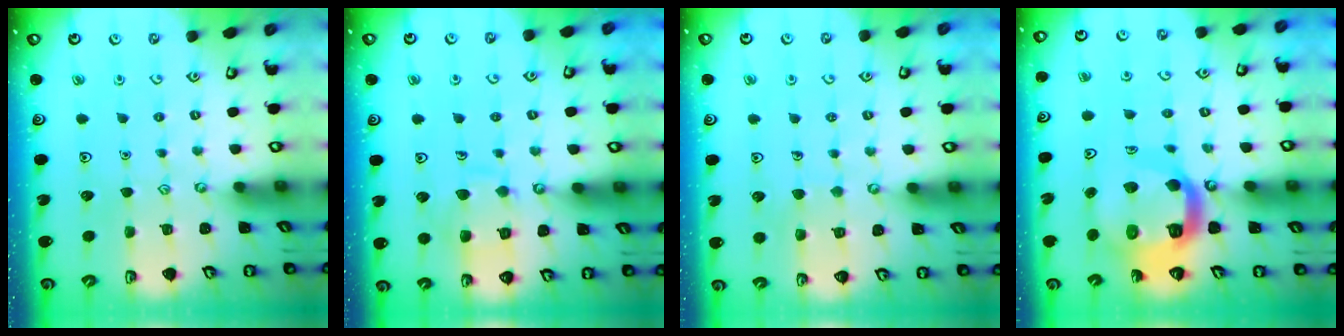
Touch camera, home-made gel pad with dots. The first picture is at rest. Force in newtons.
{"total": 9.7, "press": 9.6, "slide": 0.8}
{"total": 4.7, "press": 4.7, "slide": 0.3}
{"total": 14.6, "press": 14.4, "slide": 1.8}